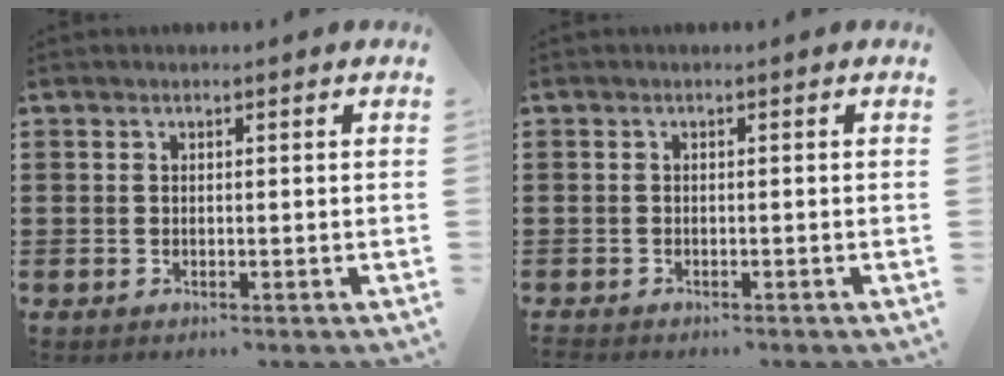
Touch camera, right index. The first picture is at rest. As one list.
[{"total": 0.8, "force": [-0.8, 0.1, -0.1], "torque": [-0.001, 0.001, -0.018]}]